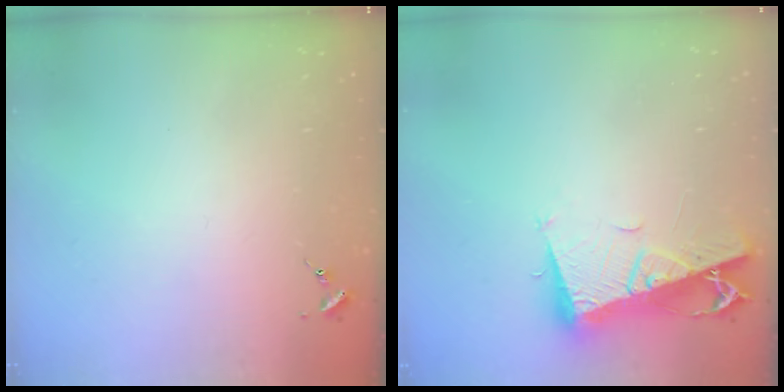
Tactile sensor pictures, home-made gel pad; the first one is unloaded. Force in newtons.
{"total": 11.5, "press": 11.5, "slide": 1.2}